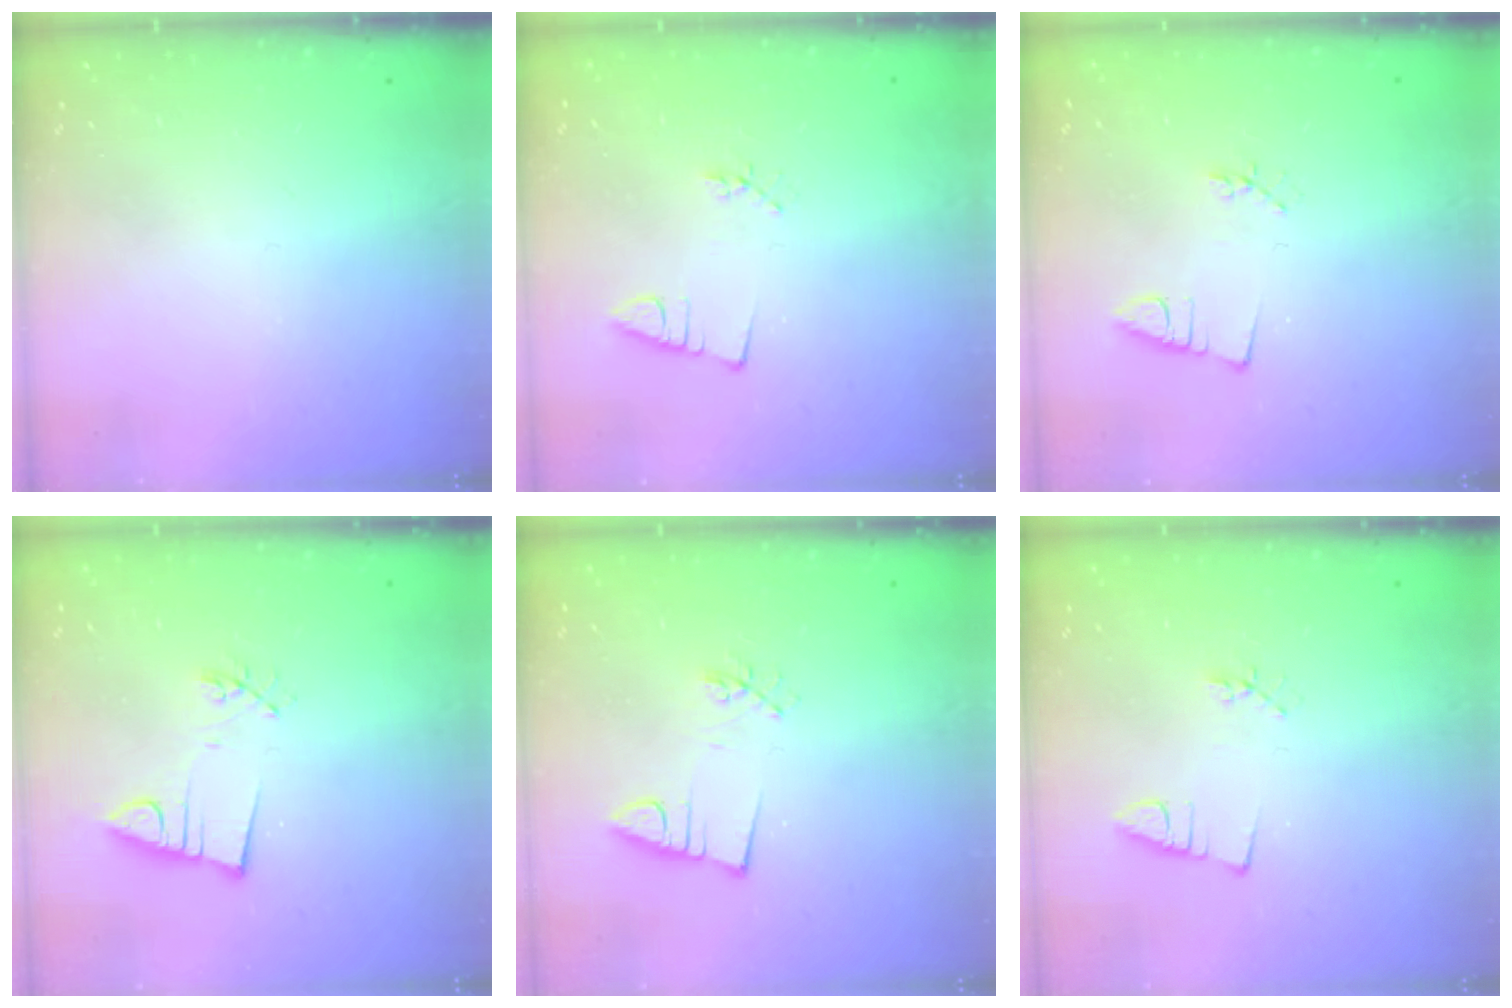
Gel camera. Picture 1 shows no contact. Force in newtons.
{"total": 1.9, "press": 1.3, "slide": 1.3}
{"total": 2.2, "press": 1.7, "slide": 1.4}
{"total": 3.7, "press": 2.3, "slide": 2.9}
{"total": 3.0, "press": 2.4, "slide": 1.9}
{"total": 2.4, "press": 1.9, "slide": 1.5}